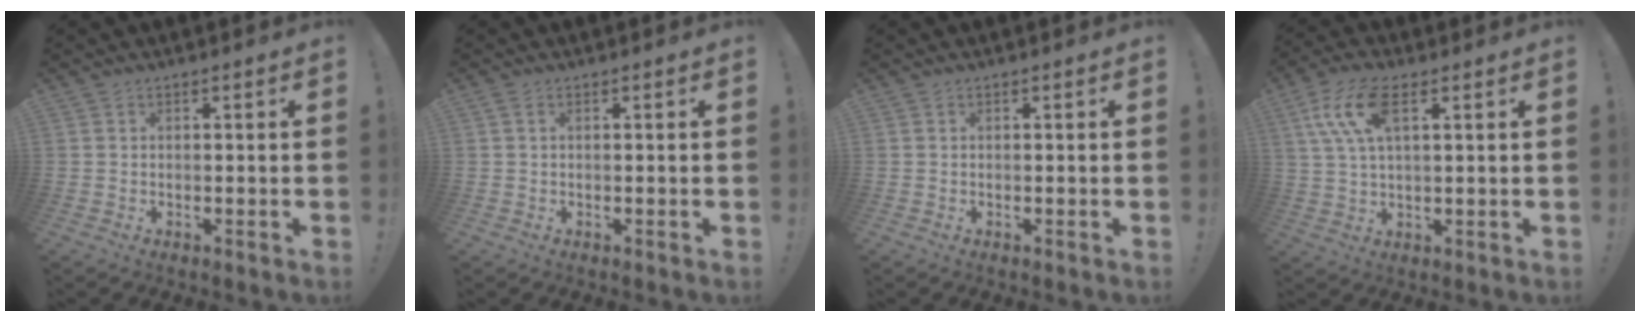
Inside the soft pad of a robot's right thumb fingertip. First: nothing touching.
{"total": 0.8, "force": [0.2, 0.3, 0.7], "torque": [-0.020, 0.004, 0.005]}
{"total": 0.0}
{"total": 7.9, "force": [3.2, 2.9, 6.6], "torque": [-0.121, 0.002, 0.060]}